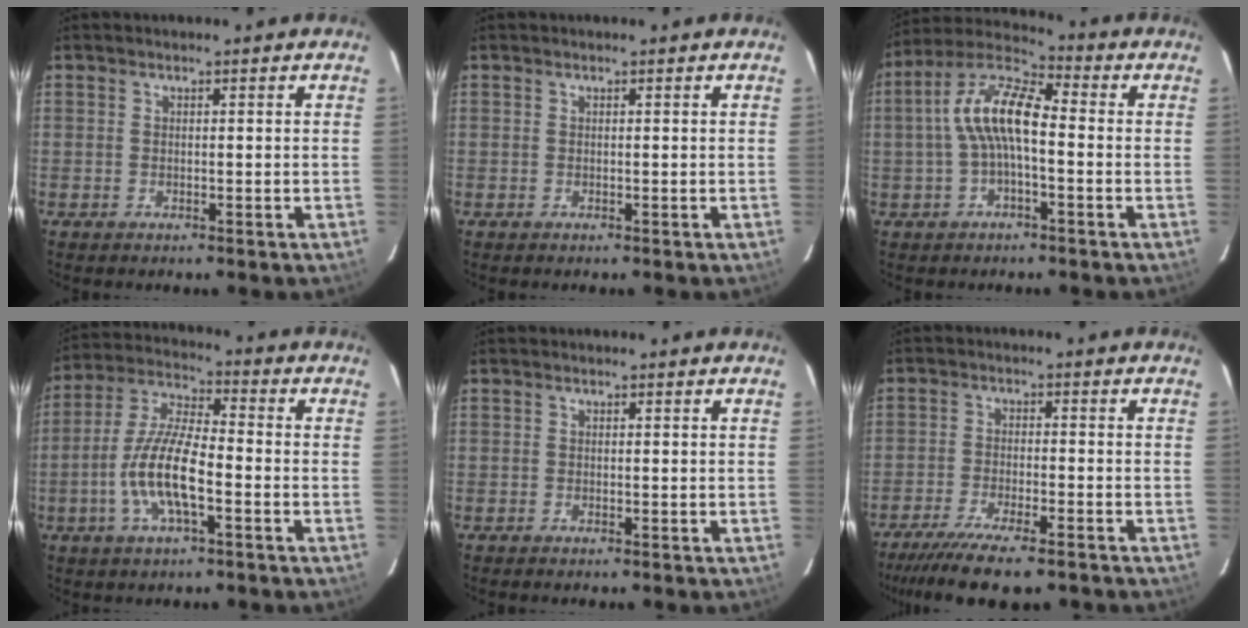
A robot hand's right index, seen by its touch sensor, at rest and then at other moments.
{"total": 0.0}
{"total": 10.5, "force": [-0.8, 3.8, 9.8], "torque": [-0.201, 0.024, -0.020]}
{"total": 12.0, "force": [-3.9, 3.3, 10.8], "torque": [-0.229, -0.002, -0.075]}
{"total": 0.0}
{"total": 12.6, "force": [-10.1, 2.4, 7.1], "torque": [-0.159, -0.037, -0.170]}